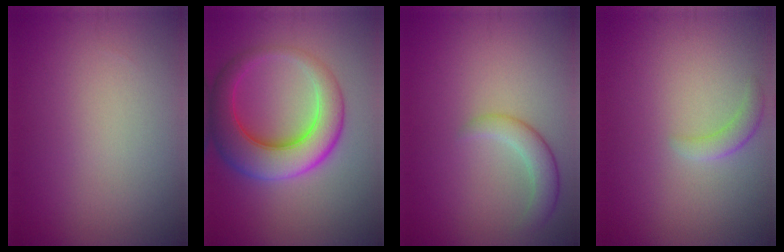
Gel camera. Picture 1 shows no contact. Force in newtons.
{"total": 7.9, "press": 7.9, "slide": 0.1}
{"total": 2.6, "press": 2.6, "slide": 0.1}
{"total": 1.6, "press": 1.6, "slide": 0.0}